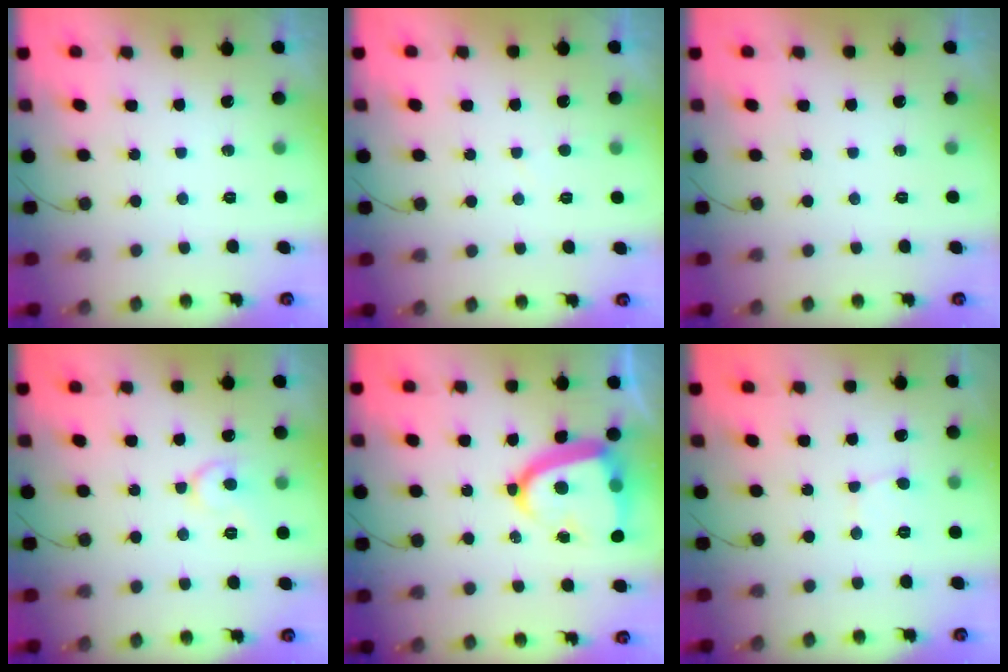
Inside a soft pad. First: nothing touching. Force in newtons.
{"total": 1.6, "press": 1.6, "slide": 0.2}
{"total": 0.0}
{"total": 7.5, "press": 7.5, "slide": 0.7}
{"total": 16.5, "press": 16.4, "slide": 1.5}
{"total": 2.8, "press": 2.8, "slide": 0.3}